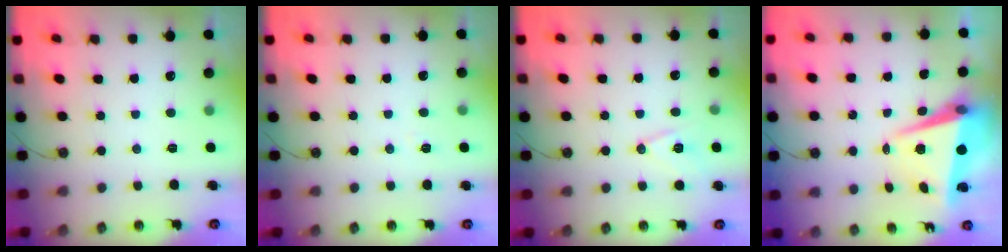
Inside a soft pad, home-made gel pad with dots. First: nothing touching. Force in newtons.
{"total": 4.7, "press": 4.6, "slide": 1.2}
{"total": 9.5, "press": 8.8, "slide": 3.6}
{"total": 7.2, "press": 7.0, "slide": 1.7}